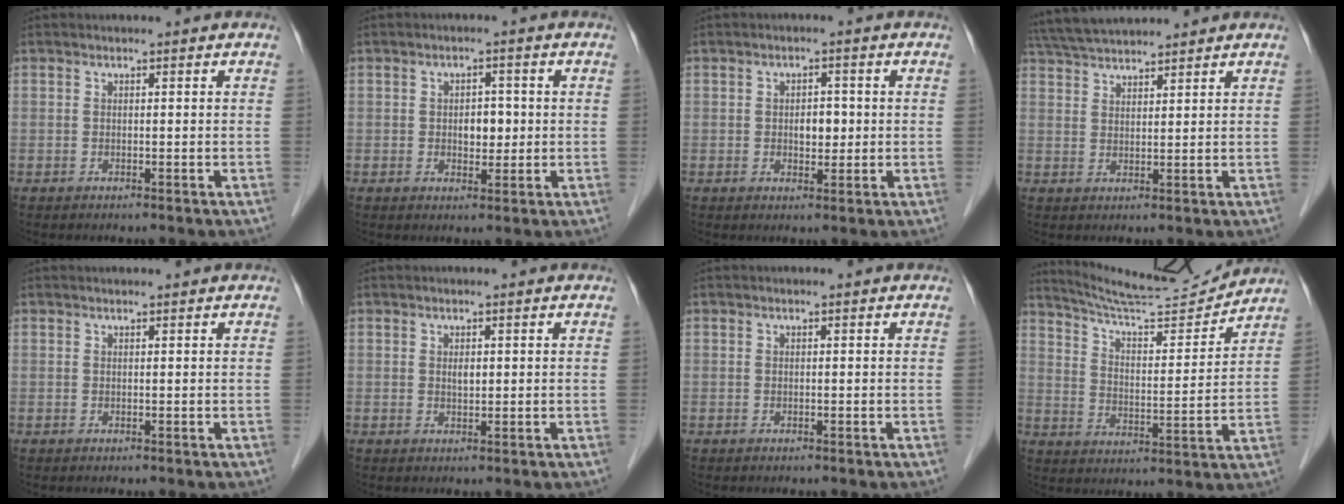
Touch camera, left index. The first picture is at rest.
{"total": 3.2, "force": [0.0, 2.0, 2.5], "torque": [-0.033, 0.006, 0.003]}
{"total": 2.9, "force": [0.0, 1.7, 2.3], "torque": [-0.033, 0.004, 0.002]}
{"total": 8.3, "force": [7.8, 0.8, 2.7], "torque": [-0.057, 0.037, 0.139]}
{"total": 0.6, "force": [0.6, 0.0, 0.1], "torque": [-0.006, 0.006, 0.011]}
{"total": 1.2, "force": [0.4, 0.6, 1.0], "torque": [-0.017, -0.001, 0.007]}
{"total": 0.0}
{"total": 13.7, "force": [13.4, -0.3, 3.0], "torque": [-0.058, -0.005, 0.212]}